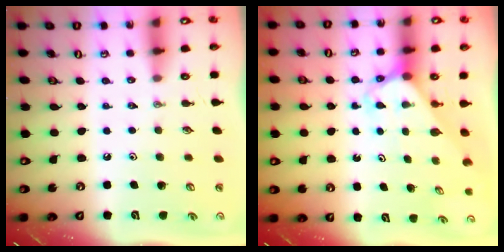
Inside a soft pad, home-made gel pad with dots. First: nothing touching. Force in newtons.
{"total": 2.6, "press": 2.6, "slide": 0.2}